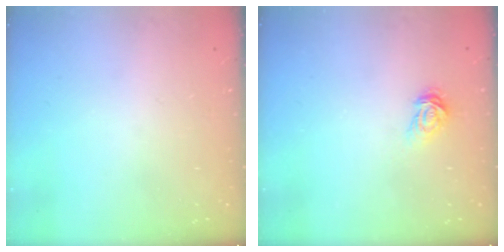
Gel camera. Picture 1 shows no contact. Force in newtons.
{"total": 3.5, "press": 3.5, "slide": 0.1}